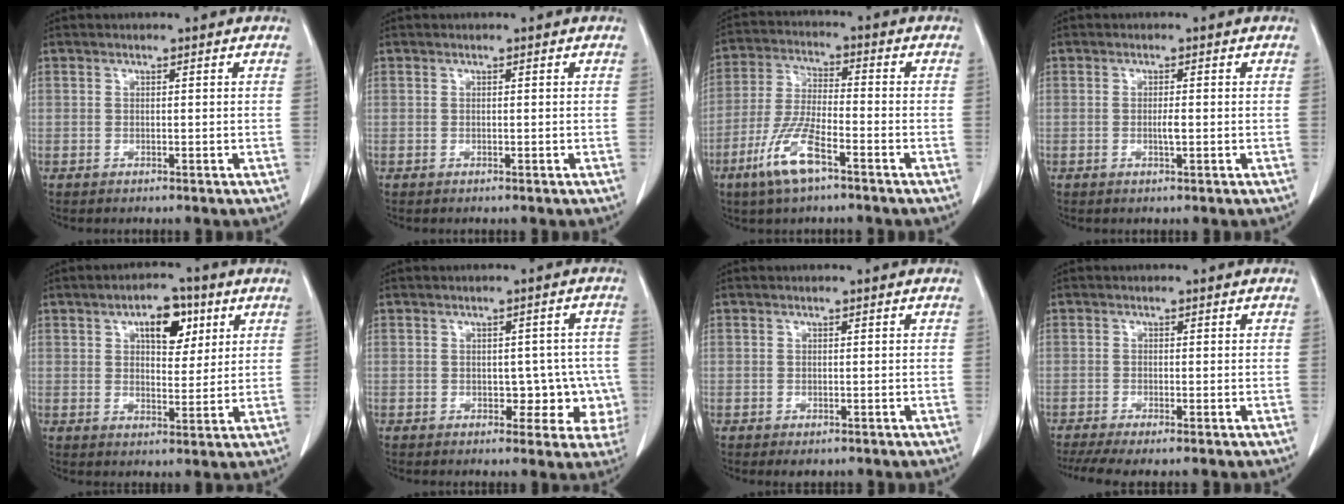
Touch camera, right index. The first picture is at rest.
{"total": 0.0}
{"total": 9.5, "force": [-5.4, 1.9, 7.6], "torque": [-0.162, -0.013, -0.106]}
{"total": 1.3, "force": [-0.2, 0.2, 1.3], "torque": [-0.025, -0.001, -0.003]}
{"total": 7.3, "force": [3.3, 3.5, 5.5], "torque": [-0.081, 0.010, 0.050]}
{"total": 6.1, "force": [-1.0, 4.2, 4.3], "torque": [-0.022, 0.023, -0.007]}
{"total": 1.3, "force": [-0.7, 0.9, 0.5], "torque": [-0.004, 0.001, -0.004]}
{"total": 5.5, "force": [-4.1, 0.7, 3.6], "torque": [-0.060, -0.010, -0.069]}